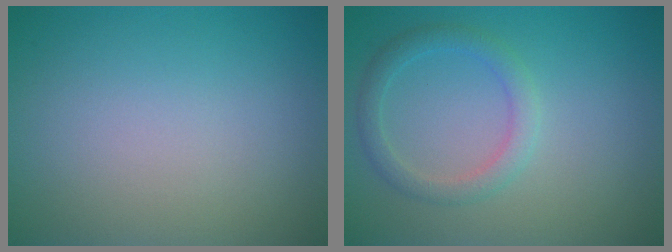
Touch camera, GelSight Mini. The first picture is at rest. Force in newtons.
{"total": 2.3, "press": 2.3, "slide": 0.0}